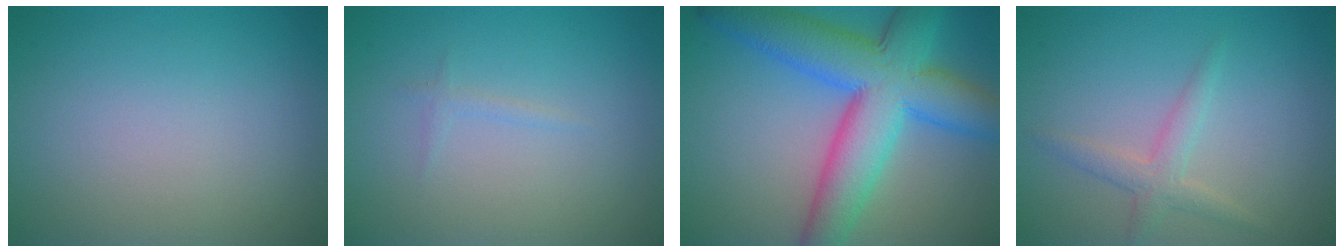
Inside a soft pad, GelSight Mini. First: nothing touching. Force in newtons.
{"total": 0.7, "press": 0.7, "slide": 0.1}
{"total": 10.8, "press": 10.8, "slide": 0.3}
{"total": 2.2, "press": 2.1, "slide": 0.1}